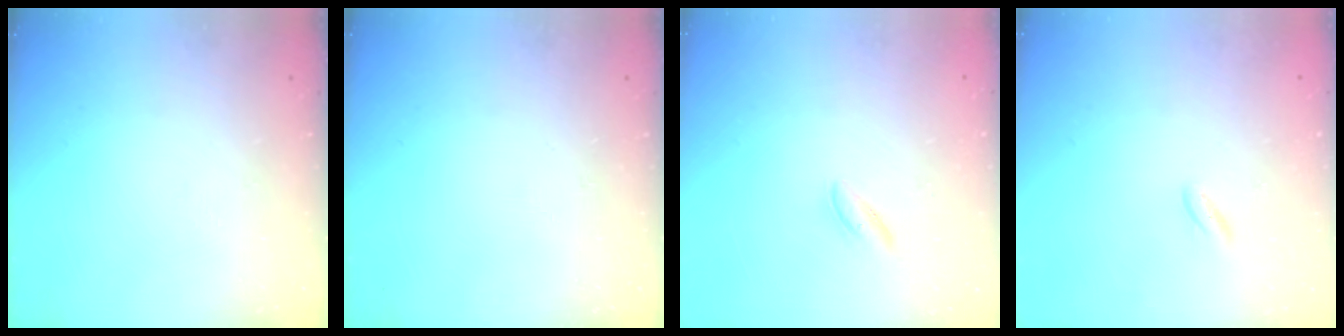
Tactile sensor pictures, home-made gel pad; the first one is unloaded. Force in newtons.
{"total": 0.0}
{"total": 1.8, "press": 1.6, "slide": 0.9}
{"total": 1.9, "press": 1.7, "slide": 0.8}